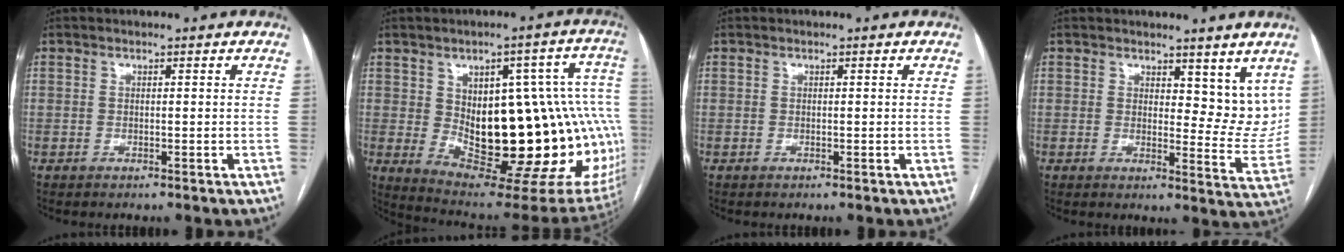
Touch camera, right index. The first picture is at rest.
{"total": 28.2, "force": [-1.3, 9.9, 26.3], "torque": [-0.277, 0.026, 0.013]}
{"total": 0.0}
{"total": 7.6, "force": [5.5, 3.7, 3.6], "torque": [-0.027, -0.021, 0.072]}